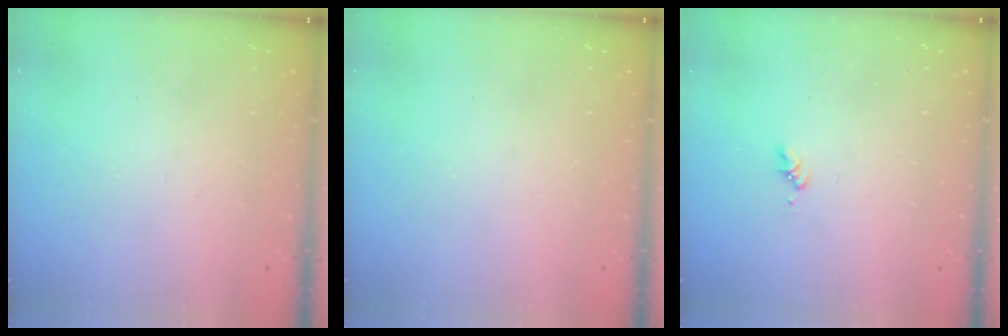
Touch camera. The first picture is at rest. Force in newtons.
{"total": 1.1, "press": 1.1, "slide": 0.1}
{"total": 1.6, "press": 1.6, "slide": 0.3}